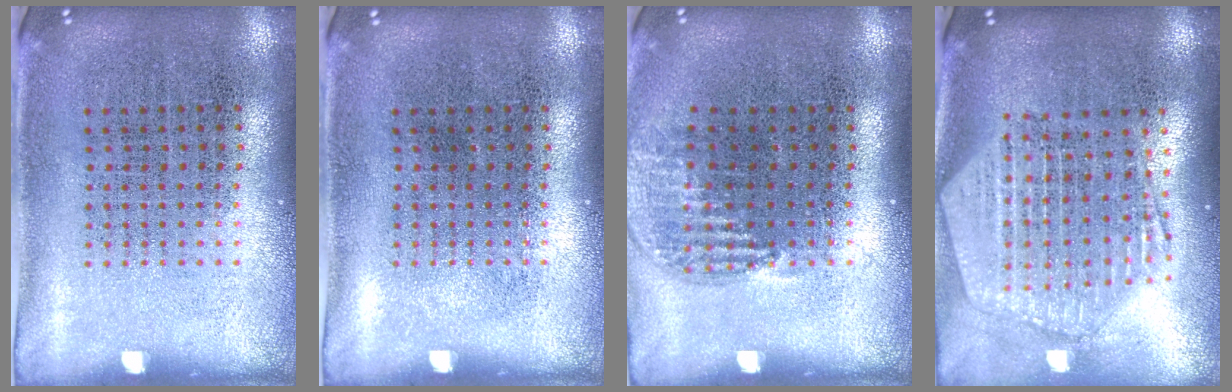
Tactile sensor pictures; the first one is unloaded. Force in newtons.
{"total": 0.0}
{"total": 1.0, "press": 1.0, "slide": 0.4}
{"total": 2.6, "press": 2.1, "slide": 1.4}